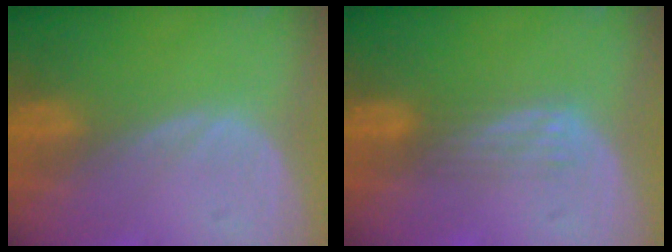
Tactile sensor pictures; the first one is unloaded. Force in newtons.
{"total": 2.8, "press": 2.5, "slide": 1.3}